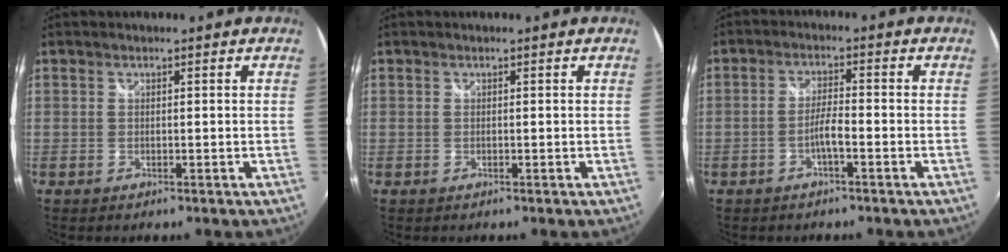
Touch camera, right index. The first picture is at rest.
{"total": 0.0}
{"total": 3.2, "force": [-1.8, 0.3, 2.7], "torque": [-0.057, 0.006, -0.034]}